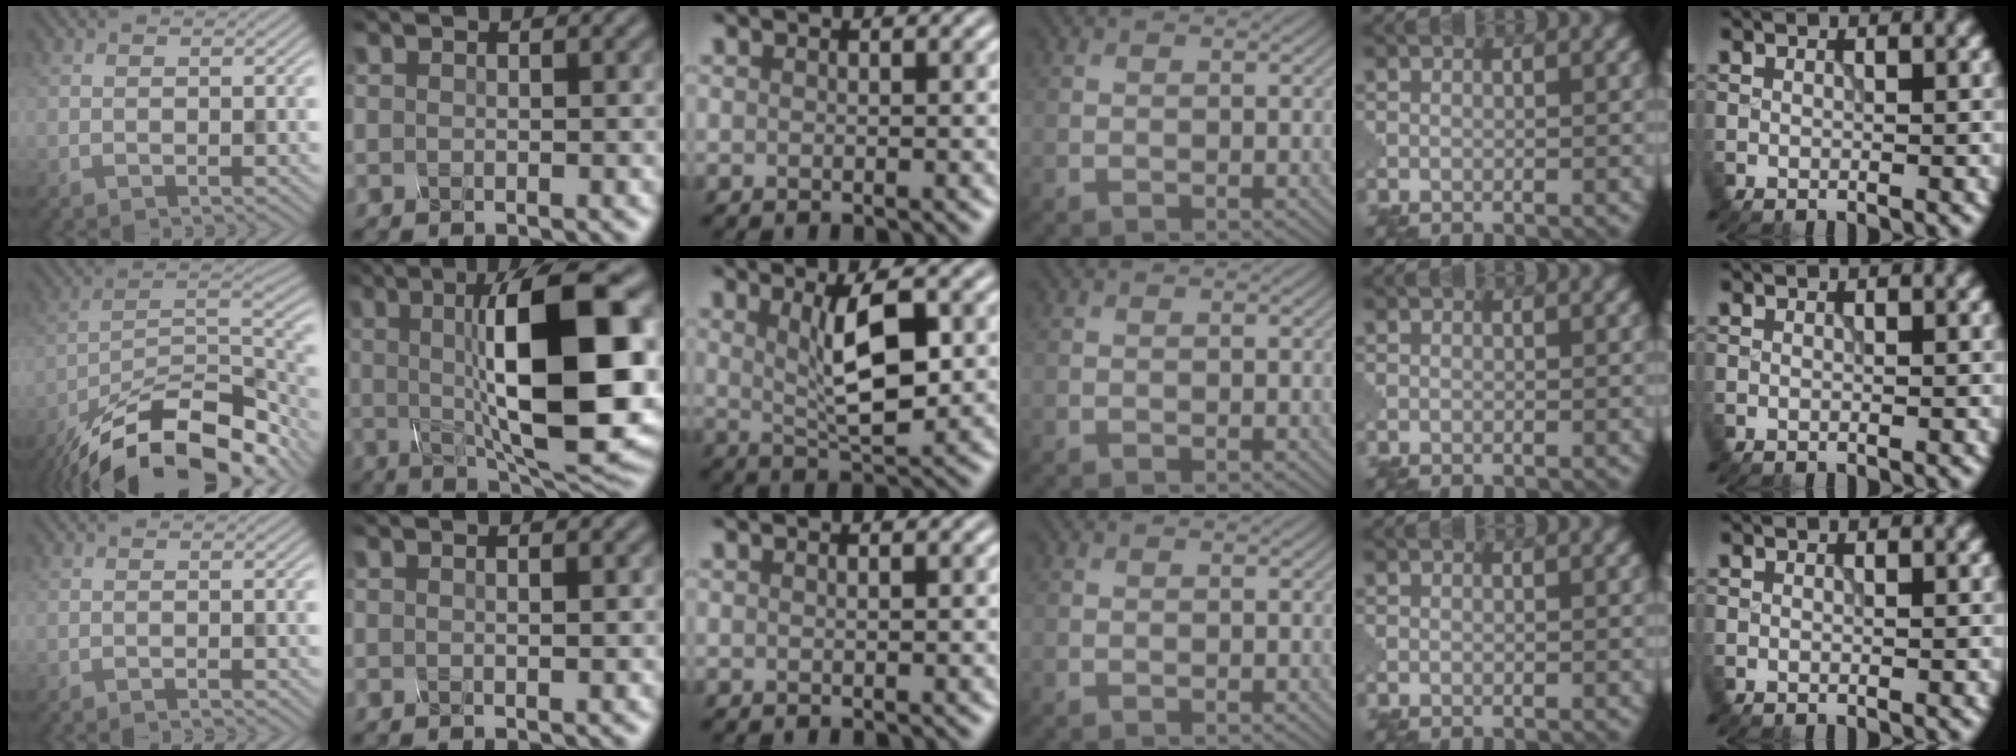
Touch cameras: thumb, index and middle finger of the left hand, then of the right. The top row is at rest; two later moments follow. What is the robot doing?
{"motion": "assemble", "object": "glue stick"}